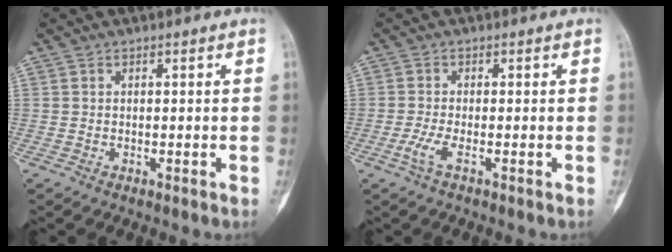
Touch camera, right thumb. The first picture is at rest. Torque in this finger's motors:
{"motor_torque": [-0.28, 0.11, 0.21, -0.29, 0.13]}